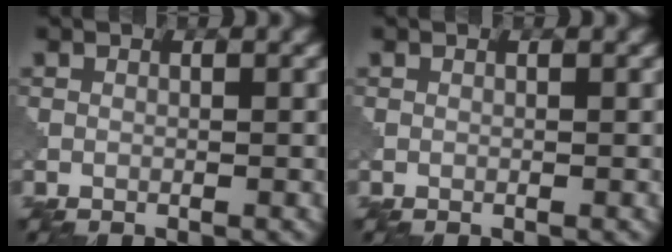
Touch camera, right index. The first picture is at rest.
{"total": 0.0}